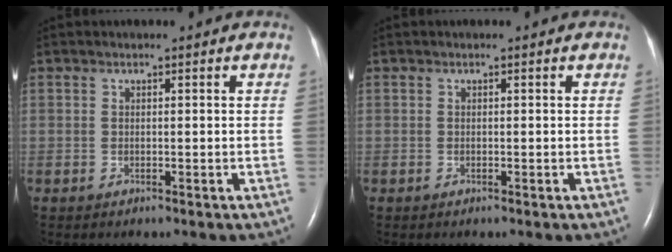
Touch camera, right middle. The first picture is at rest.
{"total": 0.0}